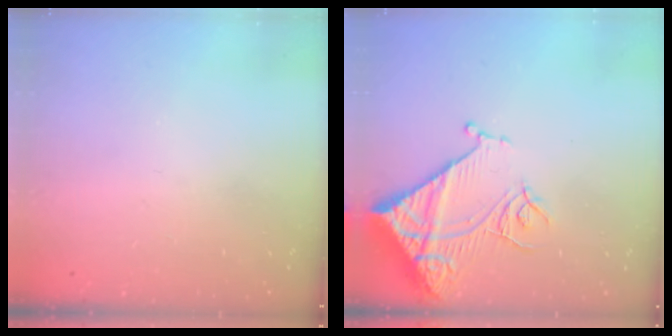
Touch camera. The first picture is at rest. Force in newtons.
{"total": 14.9, "press": 14.8, "slide": 1.6}